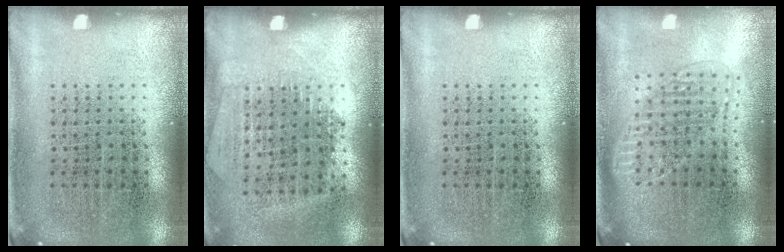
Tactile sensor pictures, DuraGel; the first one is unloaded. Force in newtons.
{"total": 1.3, "press": 1.1, "slide": 0.6}
{"total": 0.0}
{"total": 1.6, "press": 1.4, "slide": 0.8}